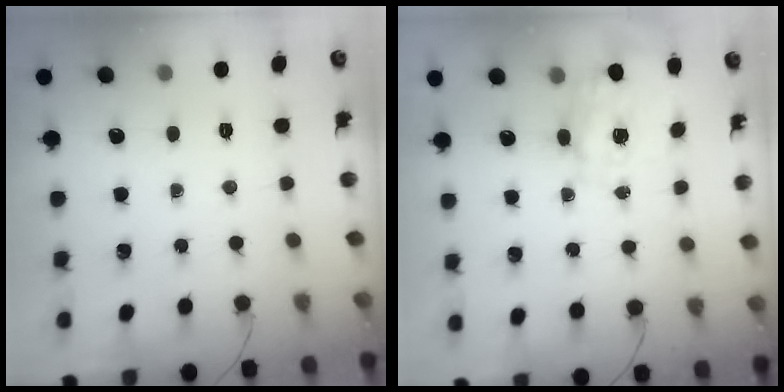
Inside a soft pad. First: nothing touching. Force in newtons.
{"total": 3.9, "press": 3.8, "slide": 0.9}